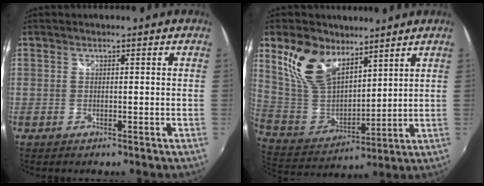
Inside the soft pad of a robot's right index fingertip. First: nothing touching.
{"total": 15.2, "force": [9.4, 8.5, 8.4], "torque": [-0.185, 0.017, 0.197]}